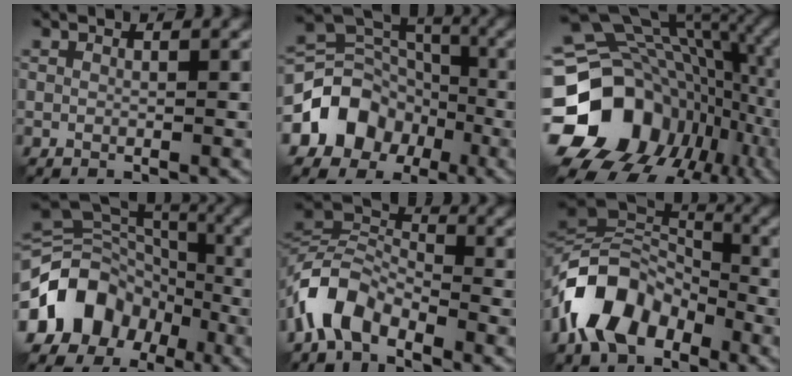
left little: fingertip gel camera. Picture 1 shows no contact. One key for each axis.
{"total": 7.7, "fx": -3.3, "fy": 6.1, "fz": 3.2, "tx": -0.037, "ty": 0.014, "tz": -0.072}
{"total": 19.3, "fx": -4.4, "fy": 15.8, "fz": 10.2, "tx": -0.200, "ty": -0.015, "tz": -0.055}
{"total": 11.4, "fx": -5.2, "fy": 8.9, "fz": 4.9, "tx": -0.102, "ty": 0.012, "tz": -0.108}
{"total": 6.2, "fx": -3.9, "fy": 3.5, "fz": 3.4, "tx": -0.061, "ty": 0.005, "tz": -0.090}
{"total": 10.3, "fx": -5.2, "fy": 6.5, "fz": 6.1, "tx": -0.109, "ty": 0.009, "tz": -0.114}